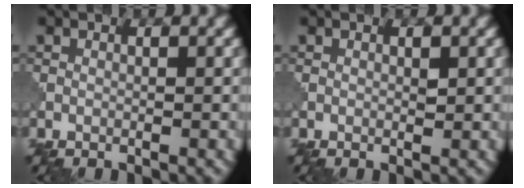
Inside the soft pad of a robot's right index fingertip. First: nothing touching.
{"total": 0.6, "force": [0.2, 0.2, 0.5], "torque": [-0.006, 0.001, 0.002]}